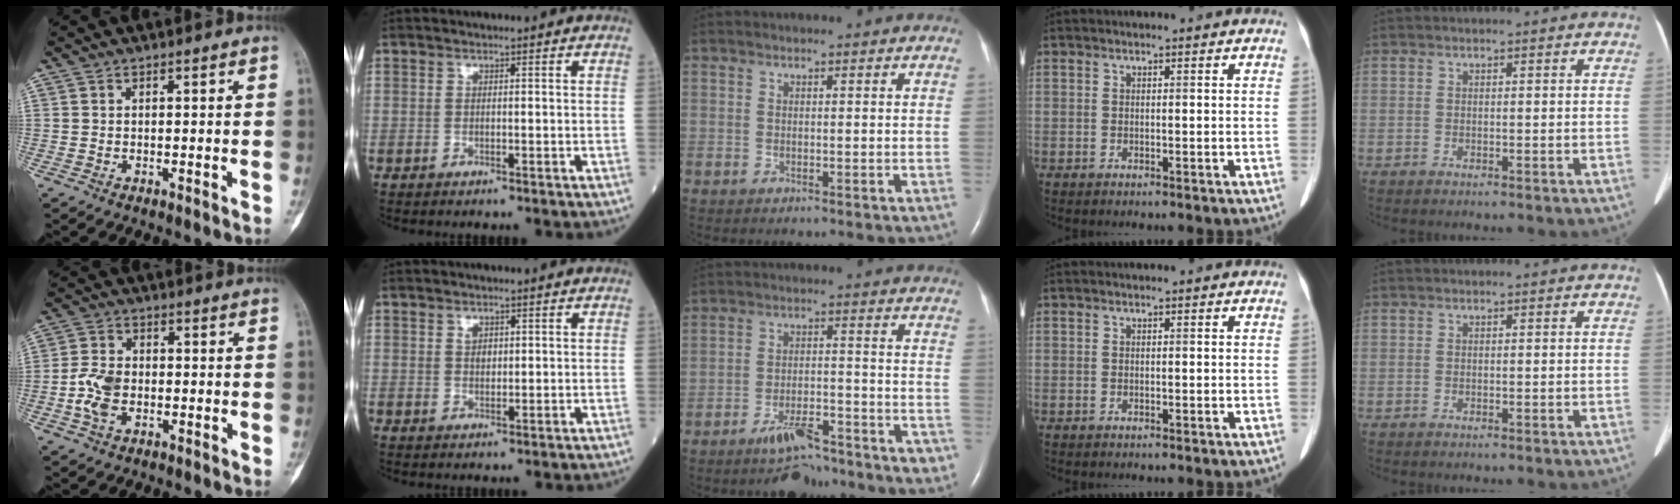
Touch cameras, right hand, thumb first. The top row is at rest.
{"thumb": {"total": 6.6, "force": [-1.4, 4.4, 4.8], "torque": [-0.095, 0.010, -0.030]}, "index": {"total": 1.6, "force": [0.7, 1.0, 1.0], "torque": [-0.017, -0.001, 0.013]}, "middle": {"total": 8.2, "force": [-6.5, 2.6, 4.3], "torque": [-0.062, 0.003, -0.103]}}